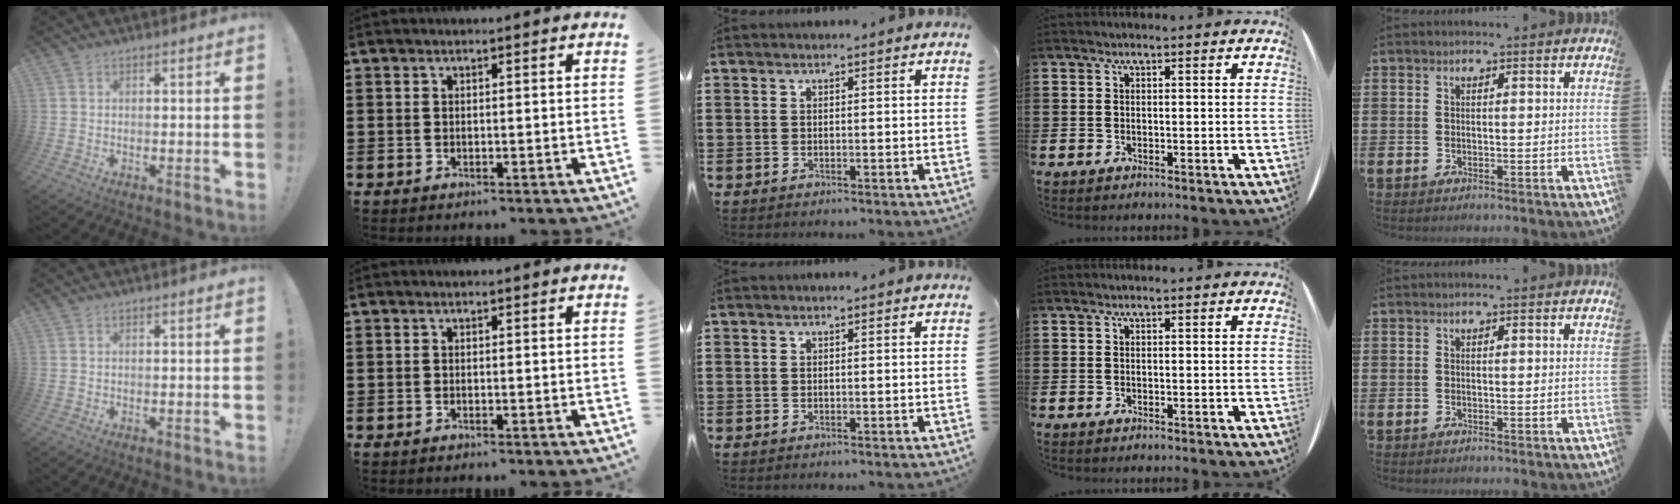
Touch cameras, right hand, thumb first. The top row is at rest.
{}